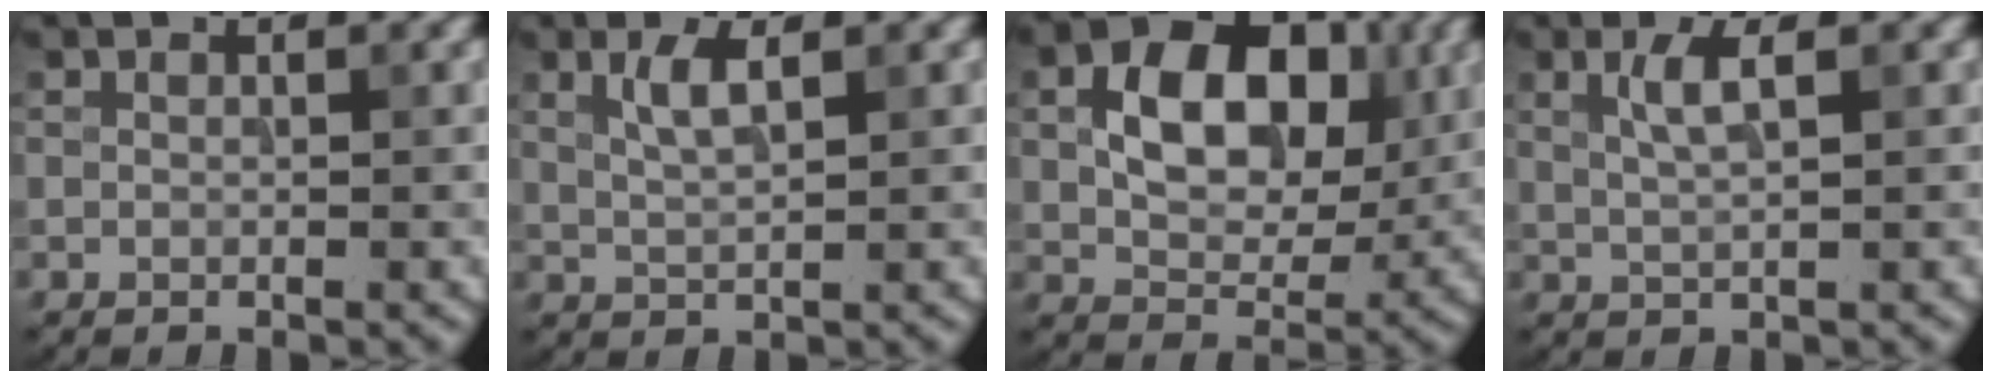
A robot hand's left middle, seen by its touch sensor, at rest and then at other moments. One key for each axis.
{"total": 2.5, "fx": 1.1, "fy": 0.7, "fz": 2.2, "tx": -0.042, "ty": 0.000, "tz": 0.023}
{"total": 8.7, "fx": 1.5, "fy": 5.8, "fz": 6.3, "tx": -0.098, "ty": 0.009, "tz": 0.019}
{"total": 2.6, "fx": 0.9, "fy": 0.7, "fz": 2.3, "tx": -0.041, "ty": 0.000, "tz": 0.019}